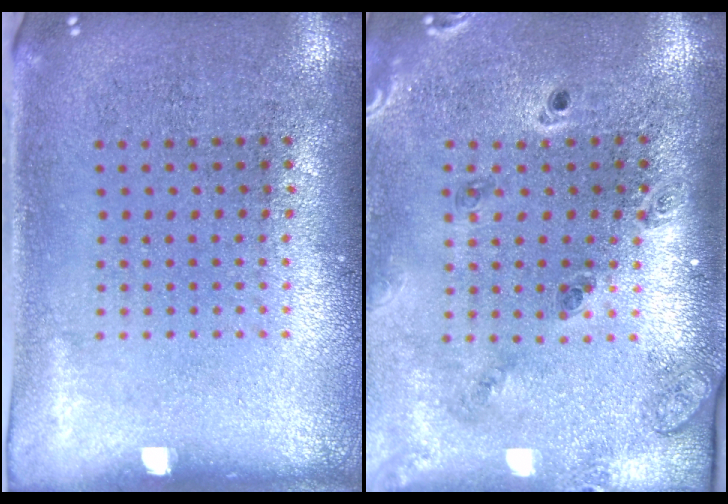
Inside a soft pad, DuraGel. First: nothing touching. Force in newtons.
{"total": 1.4, "press": 1.4, "slide": 0.3}